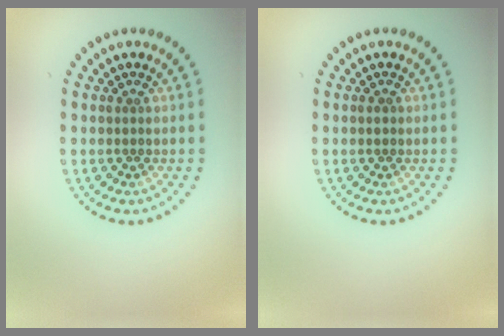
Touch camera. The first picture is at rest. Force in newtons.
{"total": 0.7, "press": 0.6, "slide": 0.1}